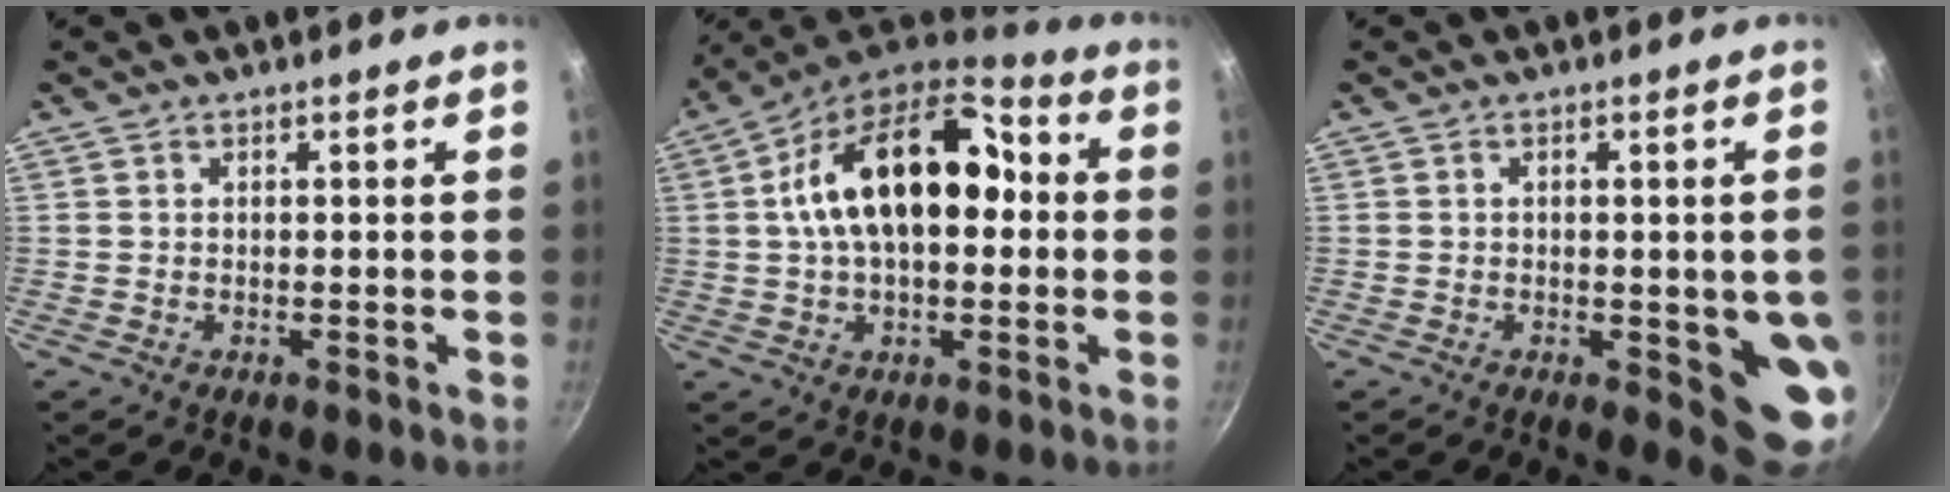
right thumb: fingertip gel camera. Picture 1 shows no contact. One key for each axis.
{"total": 20.3, "fx": 2.1, "fy": 12.0, "fz": 16.2, "tx": -0.245, "ty": 0.038, "tz": 0.017}
{"total": 9.3, "fx": -1.5, "fy": 3.3, "fz": 8.6, "tx": -0.073, "ty": -0.006, "tz": -0.015}